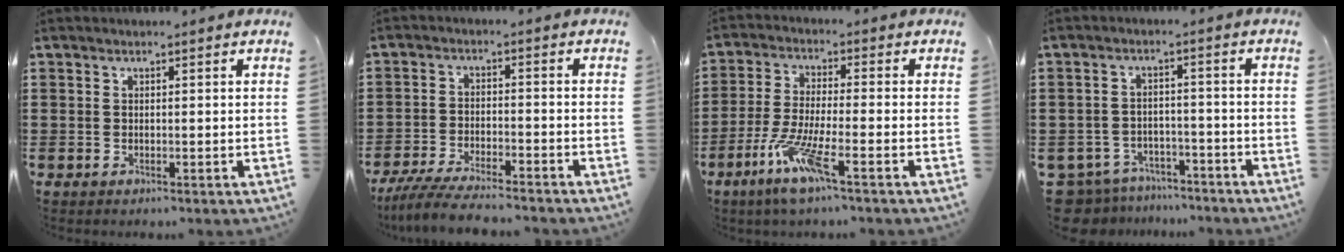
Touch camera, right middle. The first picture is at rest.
{"total": 5.9, "force": [-5.5, 0.4, 2.2], "torque": [-0.053, -0.009, -0.107]}
{"total": 7.9, "force": [-4.3, 1.0, 6.5], "torque": [-0.142, -0.010, -0.083]}
{"total": 5.2, "force": [-5.0, 1.3, 0.4], "torque": [-0.031, 0.005, -0.108]}